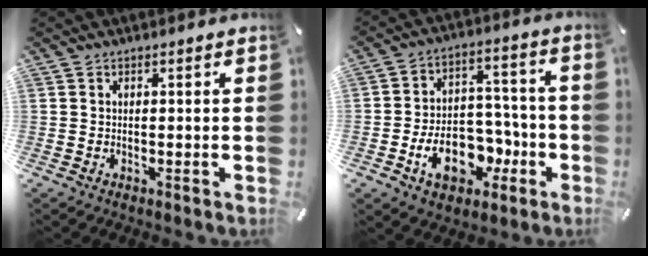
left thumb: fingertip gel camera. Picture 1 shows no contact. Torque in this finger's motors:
{"motor_torque": [1.14, 3.02, 0.51, -0.03, 0.12]}